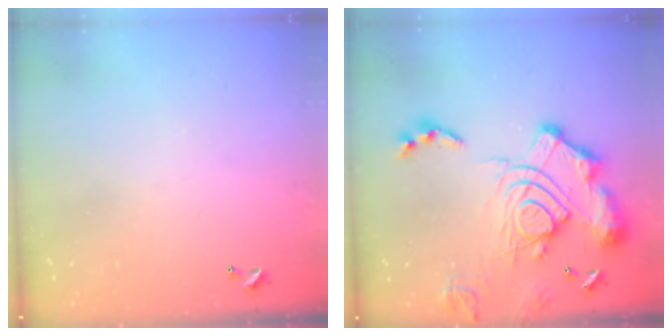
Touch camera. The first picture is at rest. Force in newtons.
{"total": 20.2, "press": 20.0, "slide": 2.4}